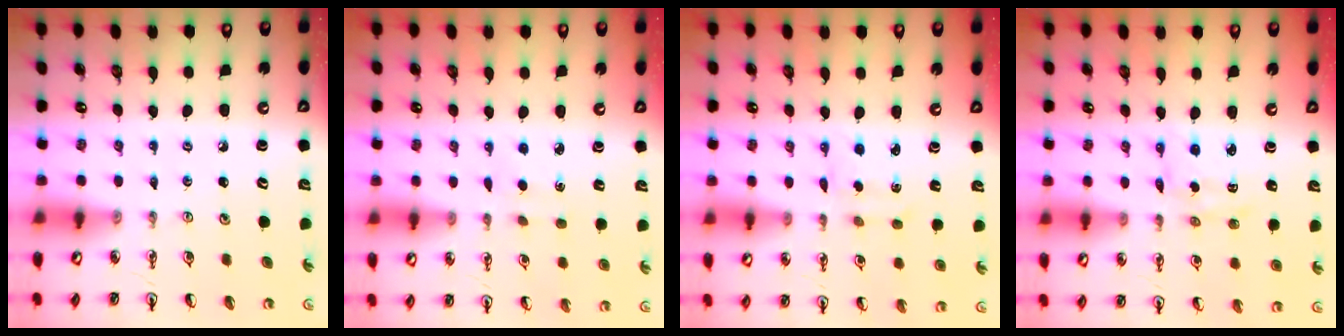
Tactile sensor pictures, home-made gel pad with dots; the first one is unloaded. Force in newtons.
{"total": 2.7, "press": 2.6, "slide": 0.3}
{"total": 1.9, "press": 1.8, "slide": 0.6}
{"total": 3.1, "press": 3.1, "slide": 0.5}